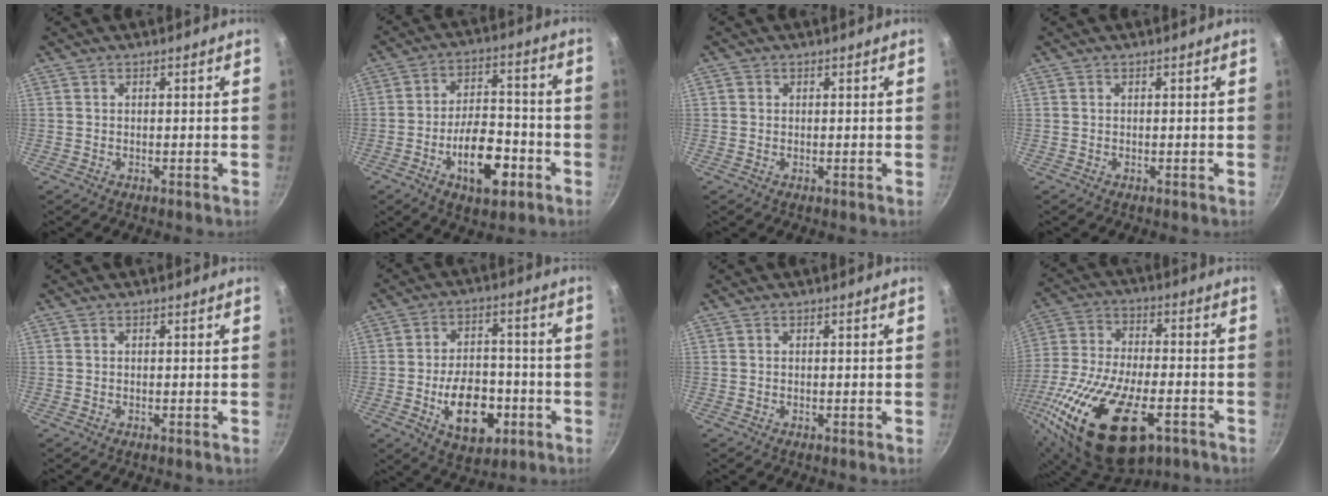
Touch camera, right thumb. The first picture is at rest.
{"total": 13.7, "force": [-5.6, 7.0, 10.4], "torque": [-0.139, 0.039, -0.086]}
{"total": 1.0, "force": [0.2, 0.9, 0.2], "torque": [-0.002, 0.001, 0.000]}
{"total": 0.0}
{"total": 0.0}
{"total": 14.0, "force": [-4.3, 8.8, 10.0], "torque": [-0.123, 0.022, -0.059]}
{"total": 0.0}
{"total": 27.5, "force": [-11.6, 13.3, 21.0], "torque": [-0.406, 0.007, -0.203]}